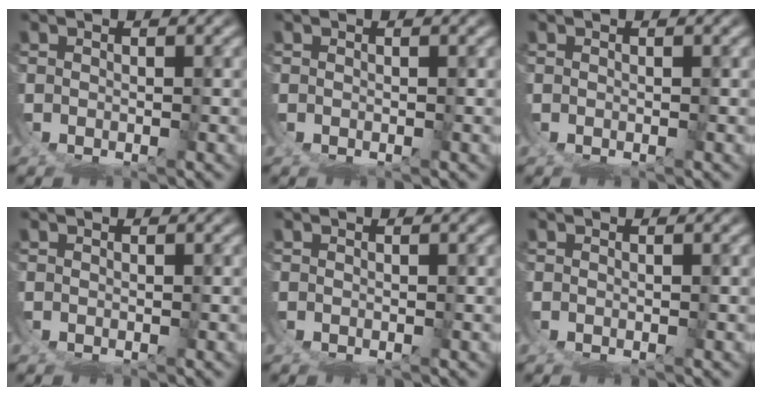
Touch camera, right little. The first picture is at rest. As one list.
[{"total": 0.0}, {"total": 0.0}, {"total": 0.0}, {"total": 0.0}, {"total": 0.0}]